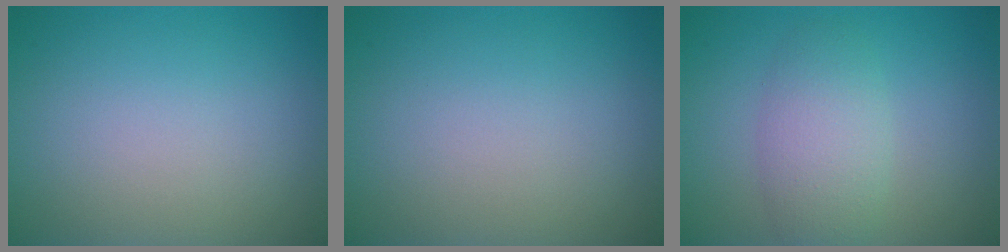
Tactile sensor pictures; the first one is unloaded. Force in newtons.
{"total": 0.0}
{"total": 3.7, "press": 3.7, "slide": 0.1}